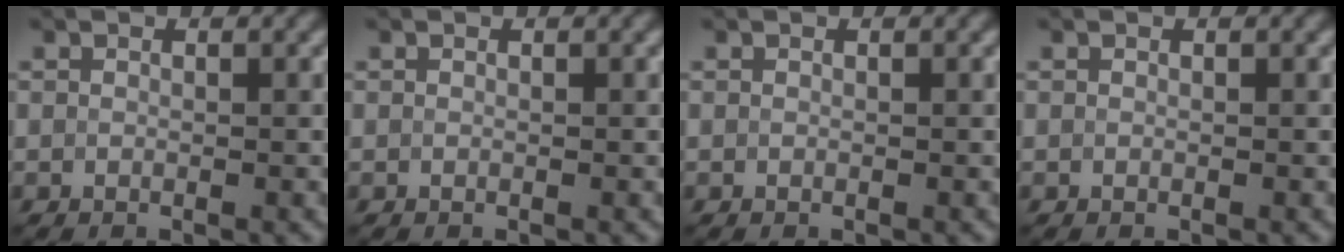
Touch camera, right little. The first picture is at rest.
{"total": 0.0}
{"total": 0.0}
{"total": 0.0}